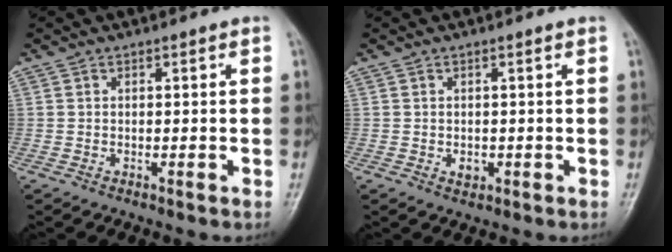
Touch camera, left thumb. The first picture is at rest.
{"total": 1.6, "force": [-0.1, 1.1, 1.1], "torque": [-0.011, -0.001, 0.002]}